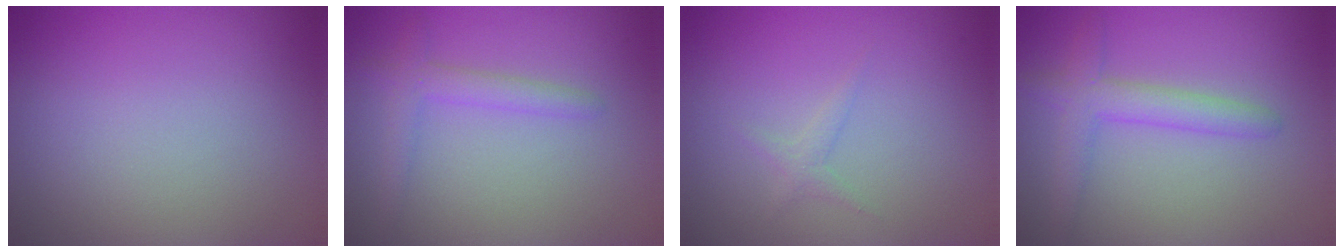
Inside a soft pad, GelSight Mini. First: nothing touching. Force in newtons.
{"total": 2.2, "press": 2.2, "slide": 0.1}
{"total": 0.9, "press": 0.9, "slide": 0.0}
{"total": 3.2, "press": 3.2, "slide": 0.1}